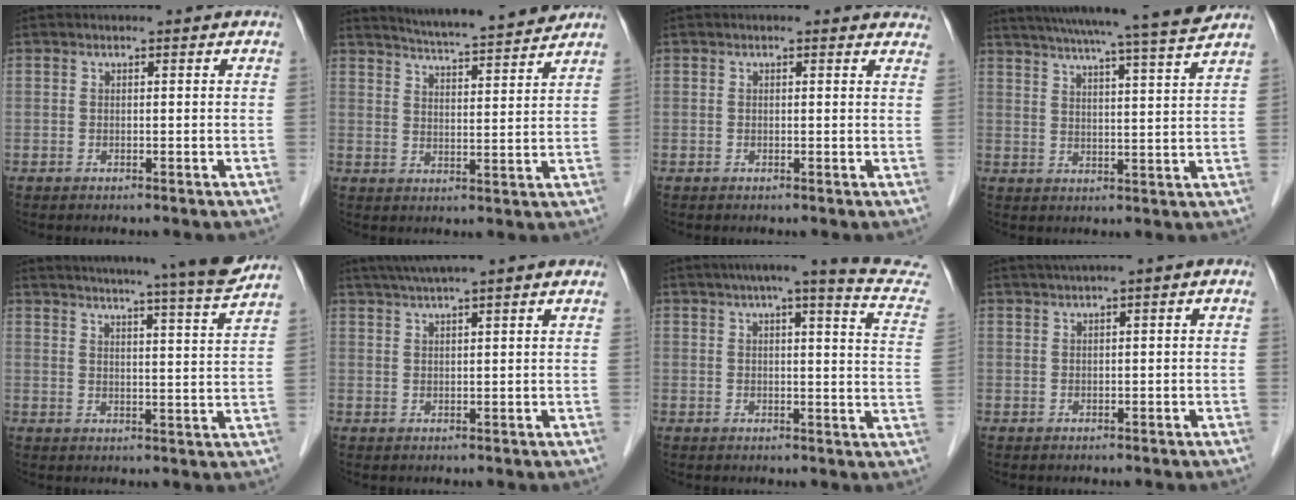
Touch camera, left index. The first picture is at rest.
{"total": 12.8, "force": [11.9, 0.0, 4.7], "torque": [-0.079, 0.007, 0.167]}
{"total": 3.0, "force": [2.6, 1.2, 0.6], "torque": [0.007, -0.007, 0.002]}
{"total": 18.6, "force": [16.7, -1.6, 8.1], "torque": [-0.140, -0.022, 0.224]}
{"total": 17.4, "force": [15.8, -1.7, 7.2], "torque": [-0.119, -0.043, 0.200]}
{"total": 7.3, "force": [4.8, 0.1, 5.5], "torque": [-0.086, 0.038, 0.073]}
{"total": 16.7, "force": [13.6, 1.1, 9.5], "torque": [-0.118, -0.009, 0.142]}
{"total": 3.7, "force": [1.4, 0.4, 3.4], "torque": [-0.053, 0.018, 0.018]}